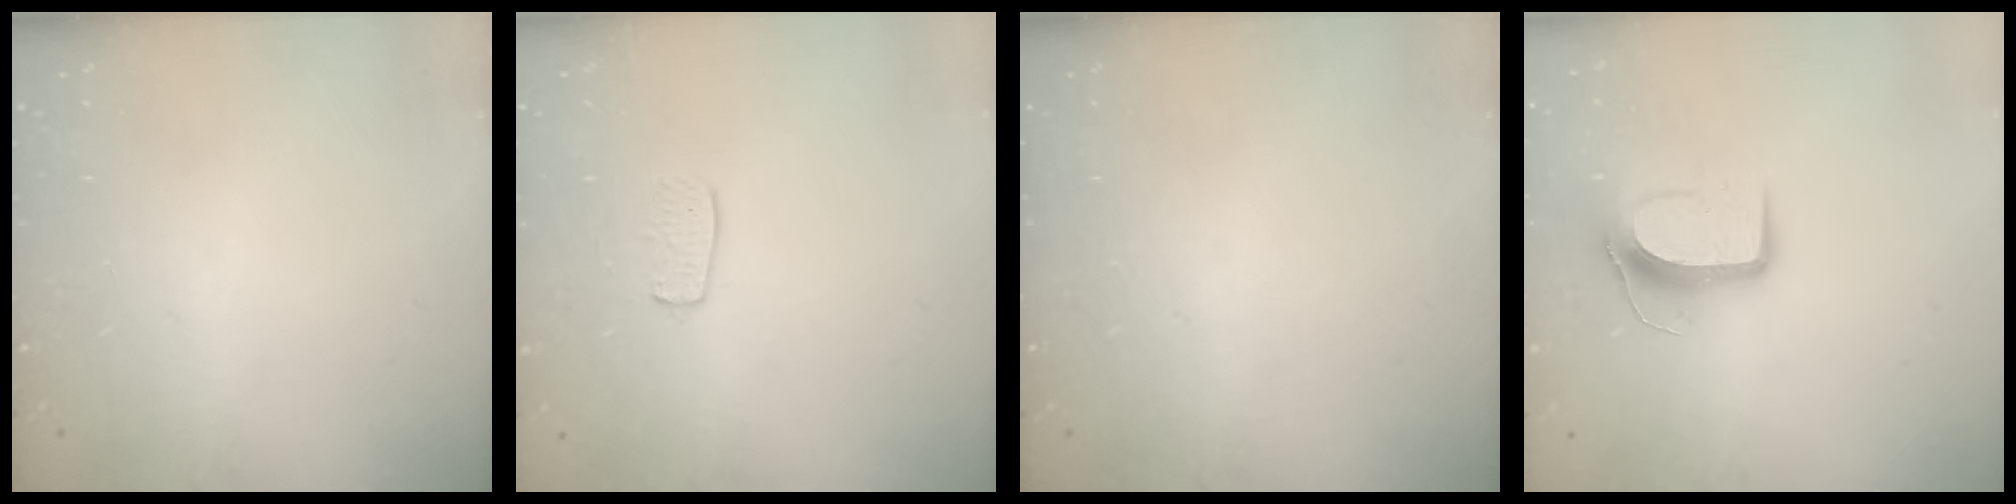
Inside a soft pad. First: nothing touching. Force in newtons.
{"total": 6.9, "press": 6.8, "slide": 0.4}
{"total": 0.0}
{"total": 9.2, "press": 9.2, "slide": 0.2}